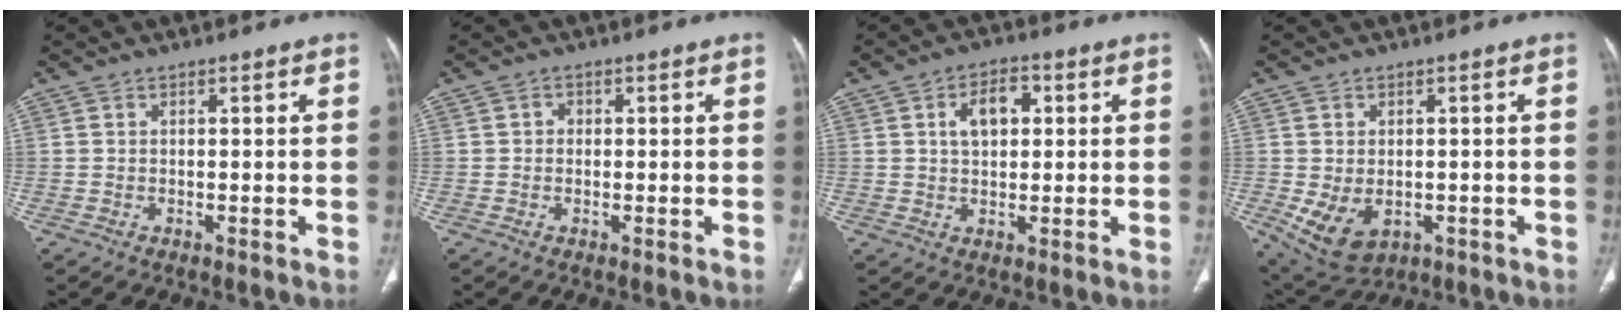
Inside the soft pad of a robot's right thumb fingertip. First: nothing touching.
{"total": 1.2, "force": [0.0, 1.1, 0.5], "torque": [-0.001, 0.004, -0.002]}
{"total": 6.4, "force": [1.6, 4.0, 4.7], "torque": [-0.064, 0.006, 0.023]}
{"total": 8.2, "force": [-1.9, 5.7, 5.7], "torque": [-0.096, -0.003, -0.010]}